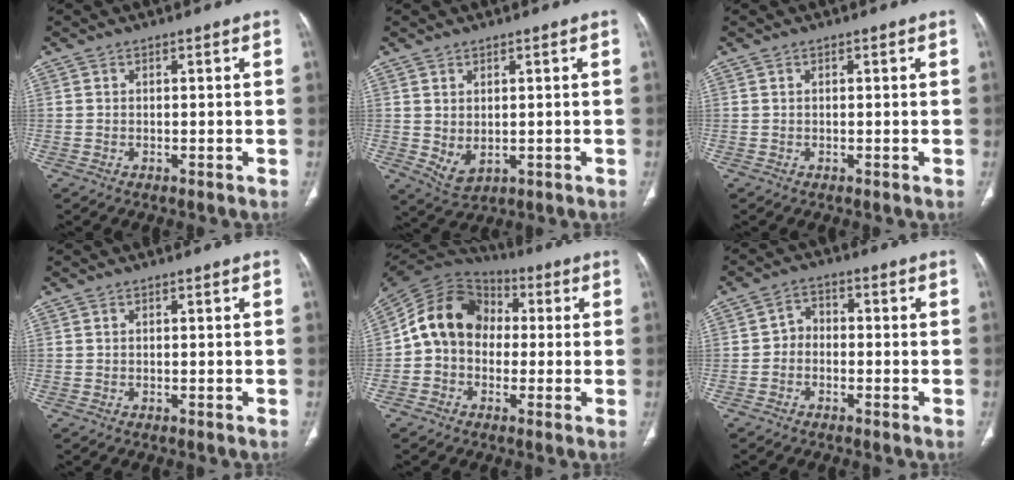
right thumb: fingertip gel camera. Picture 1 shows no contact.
{"total": 4.3, "force": [-0.1, 2.7, 3.3], "torque": [-0.058, -0.007, 0.018]}
{"total": 0.0}
{"total": 0.0}
{"total": 13.5, "force": [0.2, 11.0, 7.9], "torque": [-0.120, 0.039, -0.012]}
{"total": 3.6, "force": [-1.1, 2.9, 1.8], "torque": [-0.014, 0.022, -0.030]}